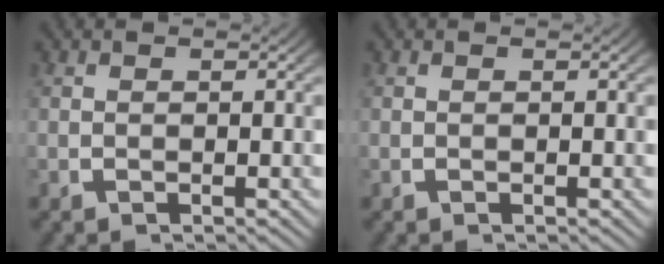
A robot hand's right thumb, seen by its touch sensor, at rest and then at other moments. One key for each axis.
{"total": 0.0}